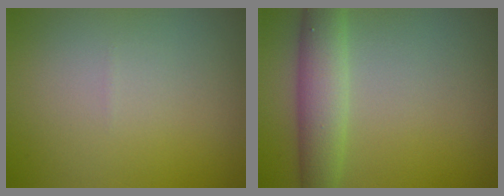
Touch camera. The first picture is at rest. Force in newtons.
{"total": 4.9, "press": 4.9, "slide": 0.1}